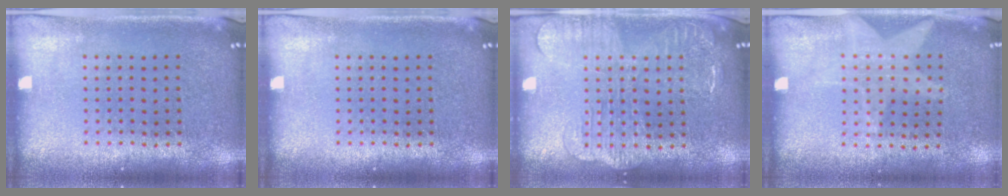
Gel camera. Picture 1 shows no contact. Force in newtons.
{"total": 0.0}
{"total": 1.9, "press": 1.8, "slide": 0.5}
{"total": 1.3, "press": 0.9, "slide": 0.9}